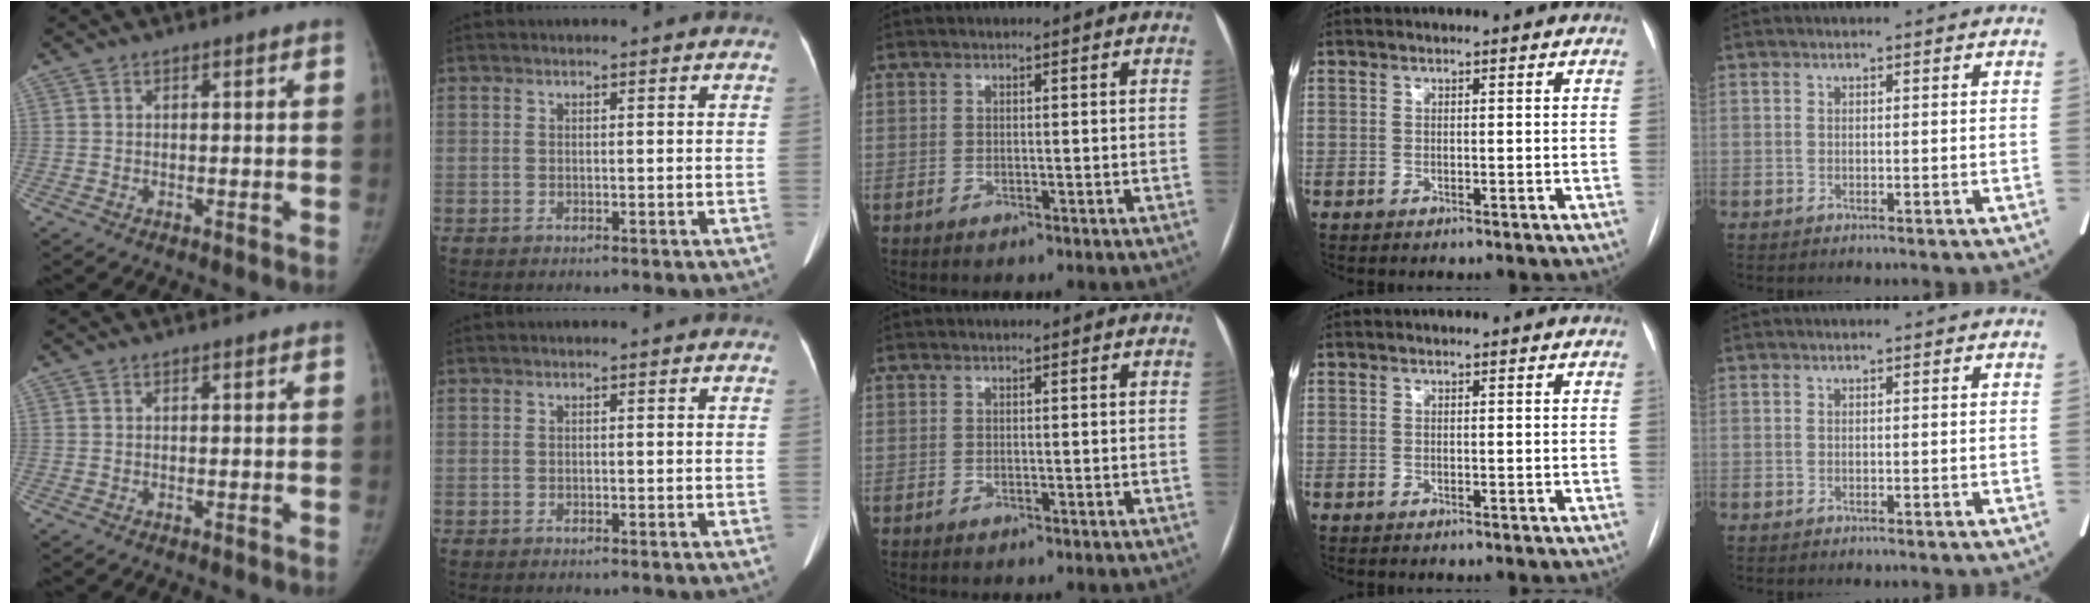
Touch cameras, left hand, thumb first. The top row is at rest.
{}